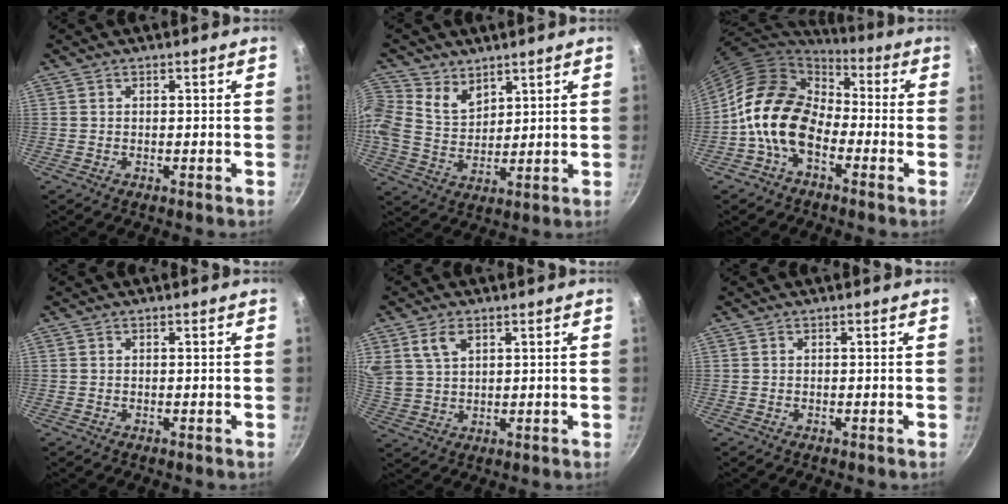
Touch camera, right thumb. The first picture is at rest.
{"total": 9.9, "force": [5.2, 7.3, 4.1], "torque": [-0.084, -0.011, 0.103]}
{"total": 14.5, "force": [-3.8, 10.1, 9.7], "torque": [-0.135, 0.043, -0.095]}
{"total": 0.0}
{"total": 6.1, "force": [3.0, 3.8, 3.7], "torque": [-0.061, -0.007, 0.067]}
{"total": 0.0}